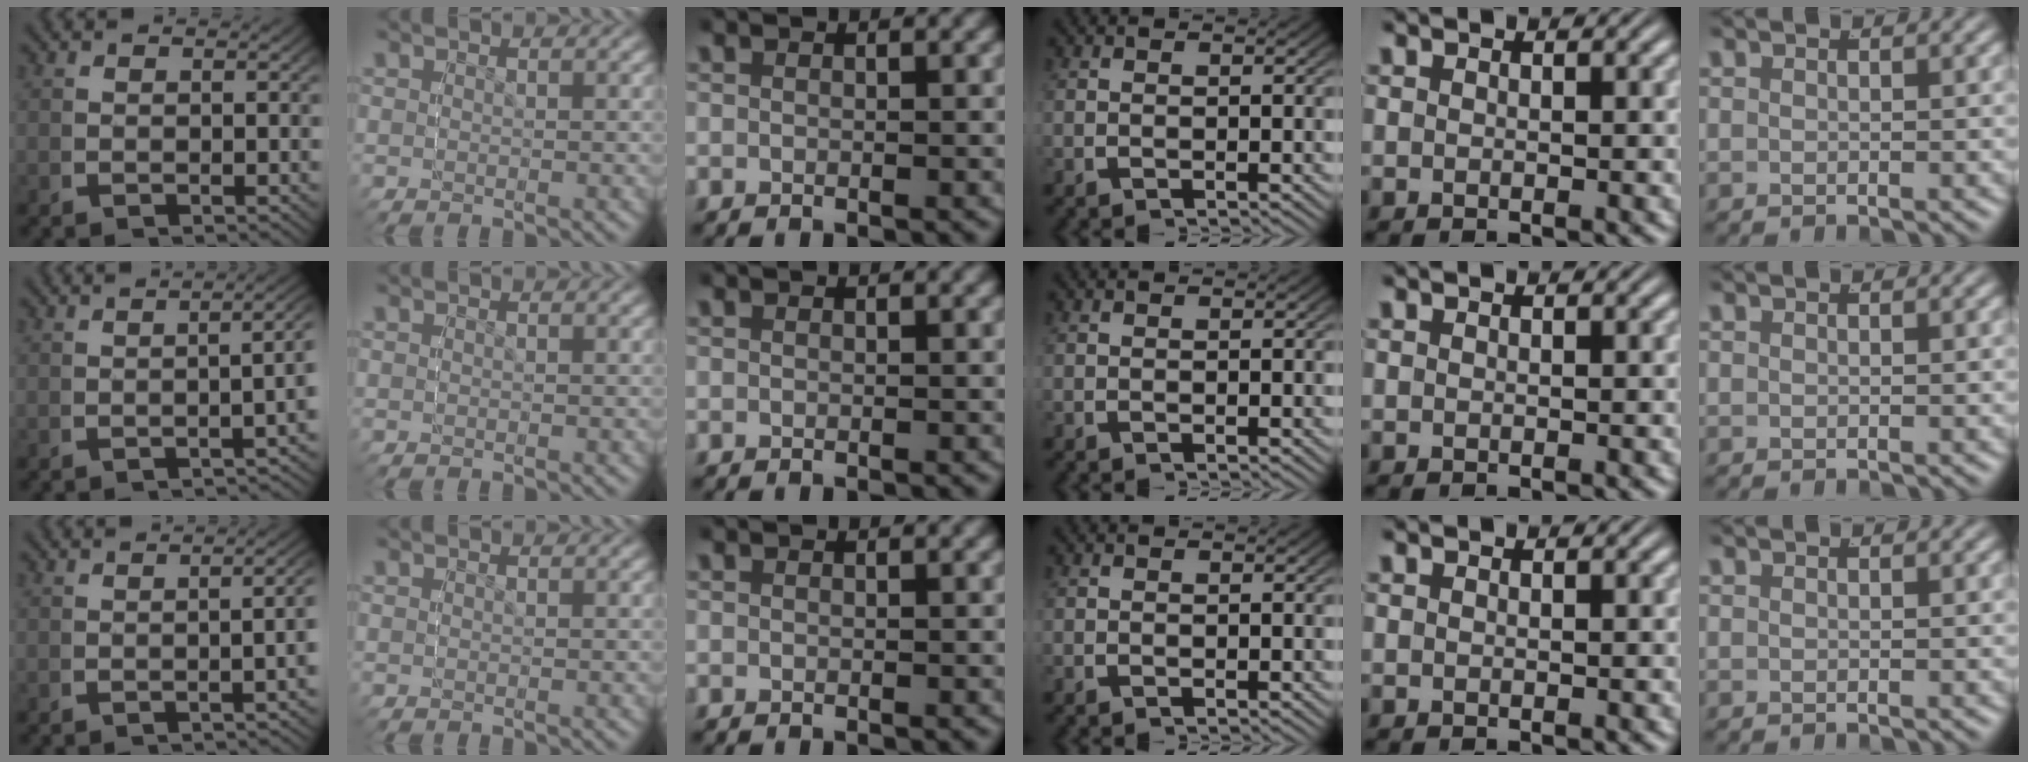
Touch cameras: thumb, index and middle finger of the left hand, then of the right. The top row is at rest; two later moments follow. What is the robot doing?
{"motion": "grasp_and_lifting", "object": "bottle"}